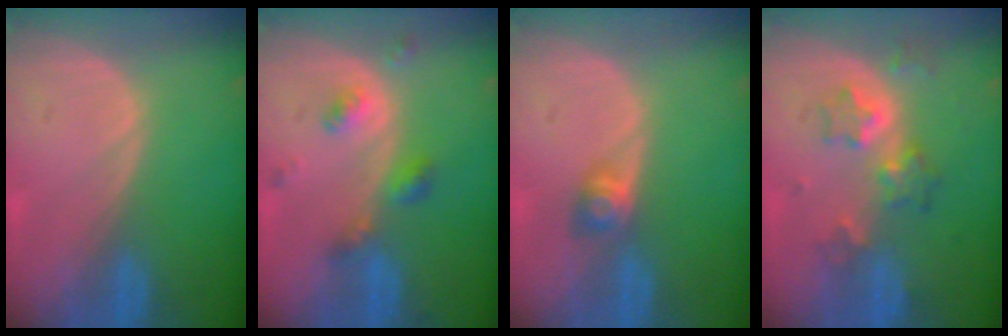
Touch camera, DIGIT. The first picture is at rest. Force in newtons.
{"total": 5.0, "press": 4.4, "slide": 2.3}
{"total": 2.8, "press": 2.5, "slide": 1.3}
{"total": 6.5, "press": 5.6, "slide": 3.1}